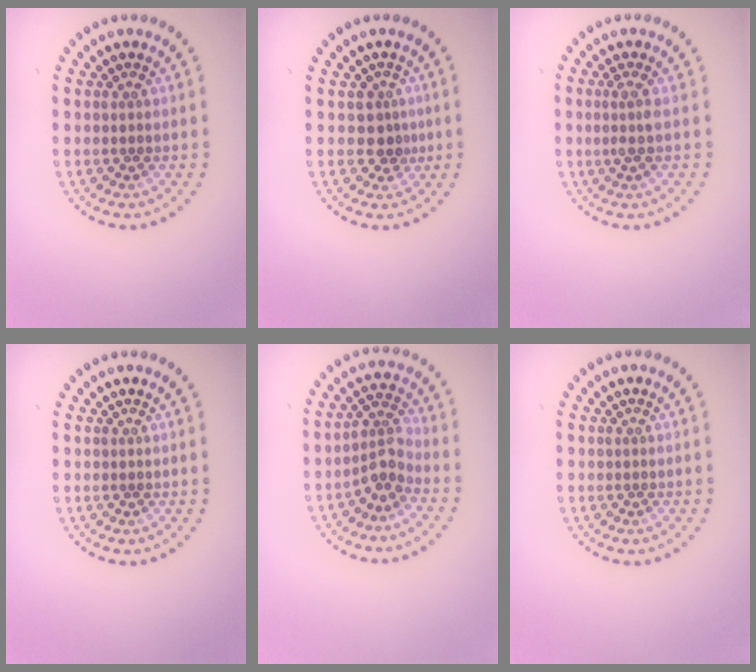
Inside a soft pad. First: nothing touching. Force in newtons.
{"total": 1.9, "press": 1.5, "slide": 1.1}
{"total": 1.4, "press": 1.1, "slide": 0.9}
{"total": 0.0}
{"total": 2.8, "press": 2.2, "slide": 1.7}
{"total": 0.0}